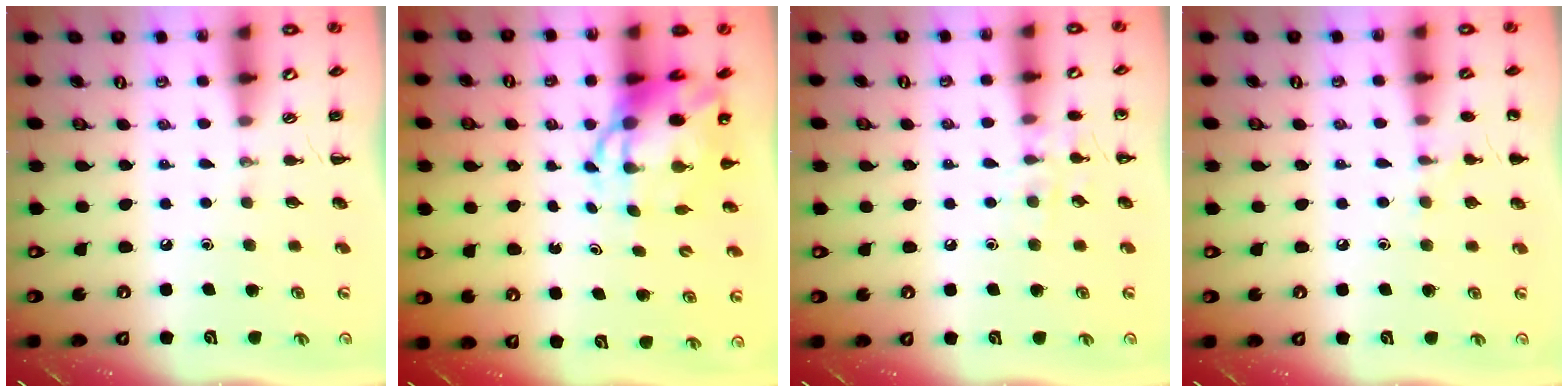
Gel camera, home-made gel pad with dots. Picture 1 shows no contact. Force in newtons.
{"total": 7.5, "press": 7.2, "slide": 2.0}
{"total": 6.9, "press": 6.7, "slide": 1.7}
{"total": 7.0, "press": 6.7, "slide": 2.1}